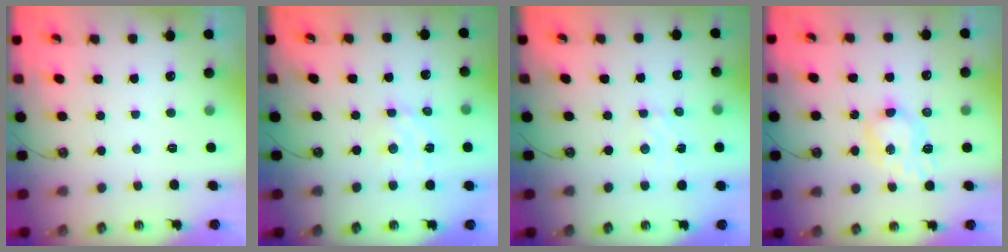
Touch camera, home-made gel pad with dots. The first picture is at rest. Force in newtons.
{"total": 3.8, "press": 3.8, "slide": 0.3}
{"total": 3.0, "press": 2.9, "slide": 0.6}
{"total": 7.8, "press": 7.7, "slide": 0.5}